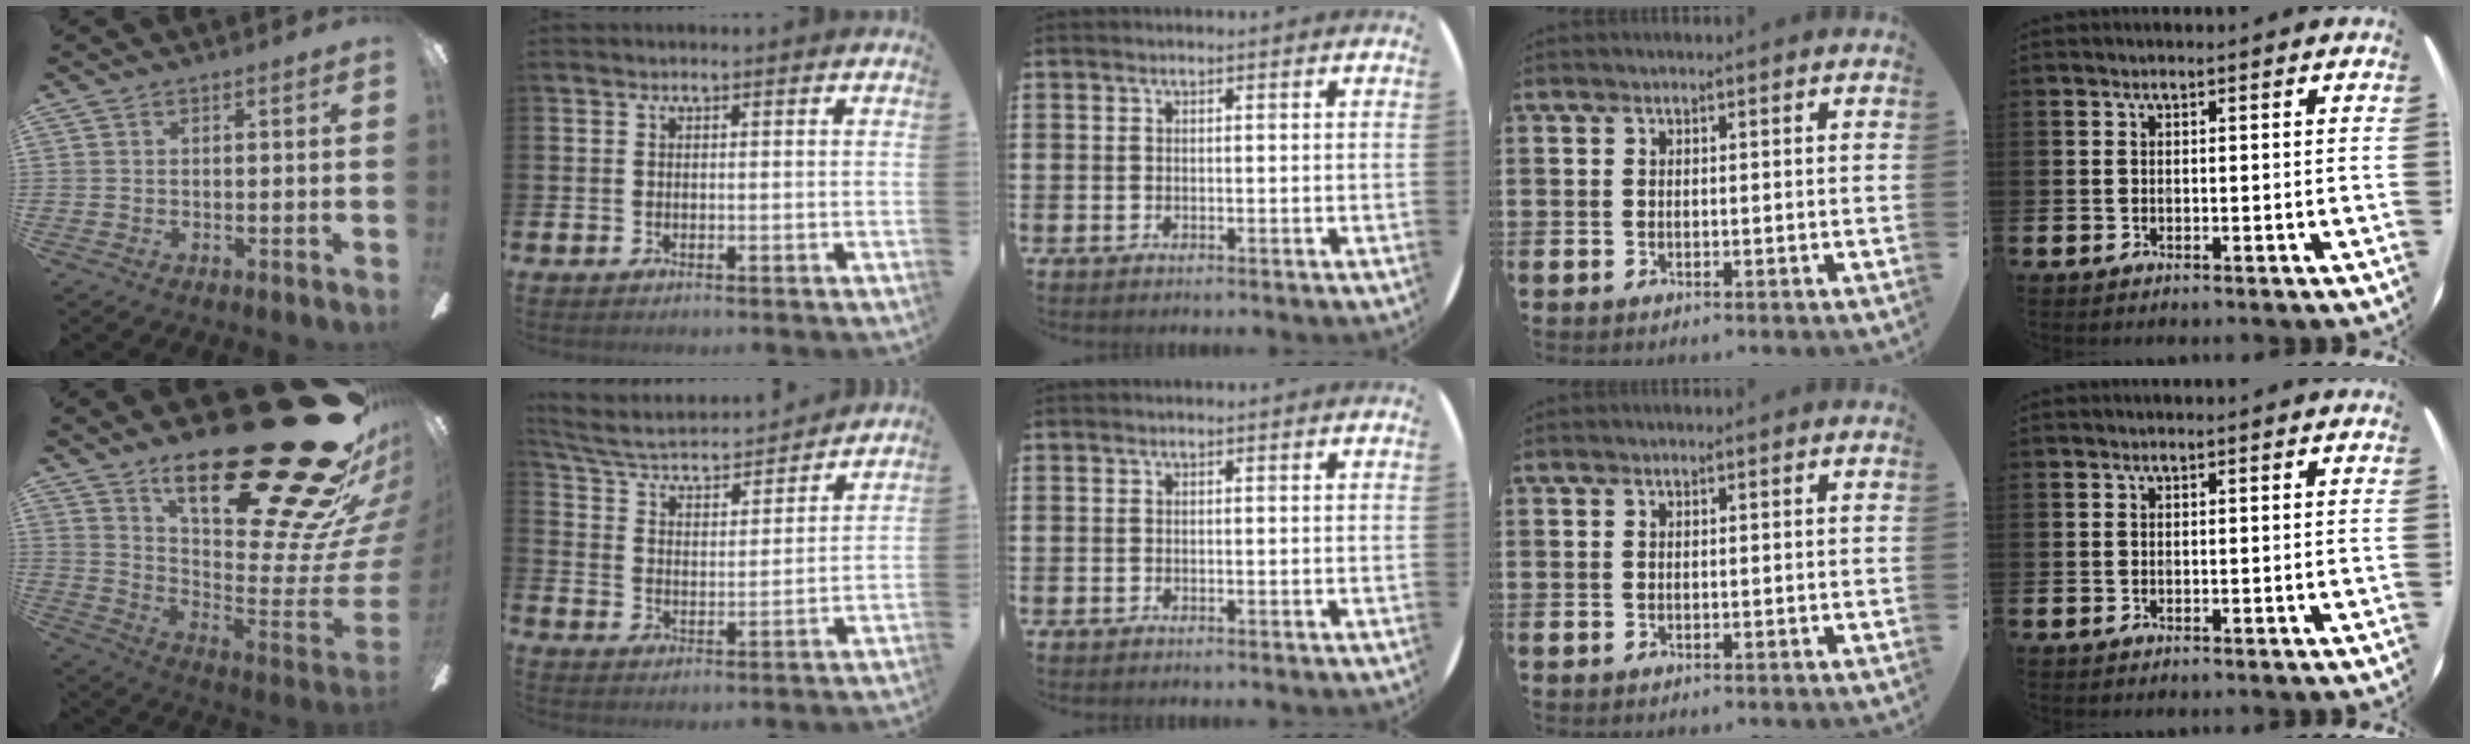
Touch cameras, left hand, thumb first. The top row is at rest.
{"thumb": {"total": 34.9, "force": [21.8, 9.8, 25.4], "torque": [-0.296, -0.183, 0.387]}, "index": {"total": 5.2, "force": [4.7, 1.5, 1.5], "torque": [-0.062, -0.041, 0.074]}}